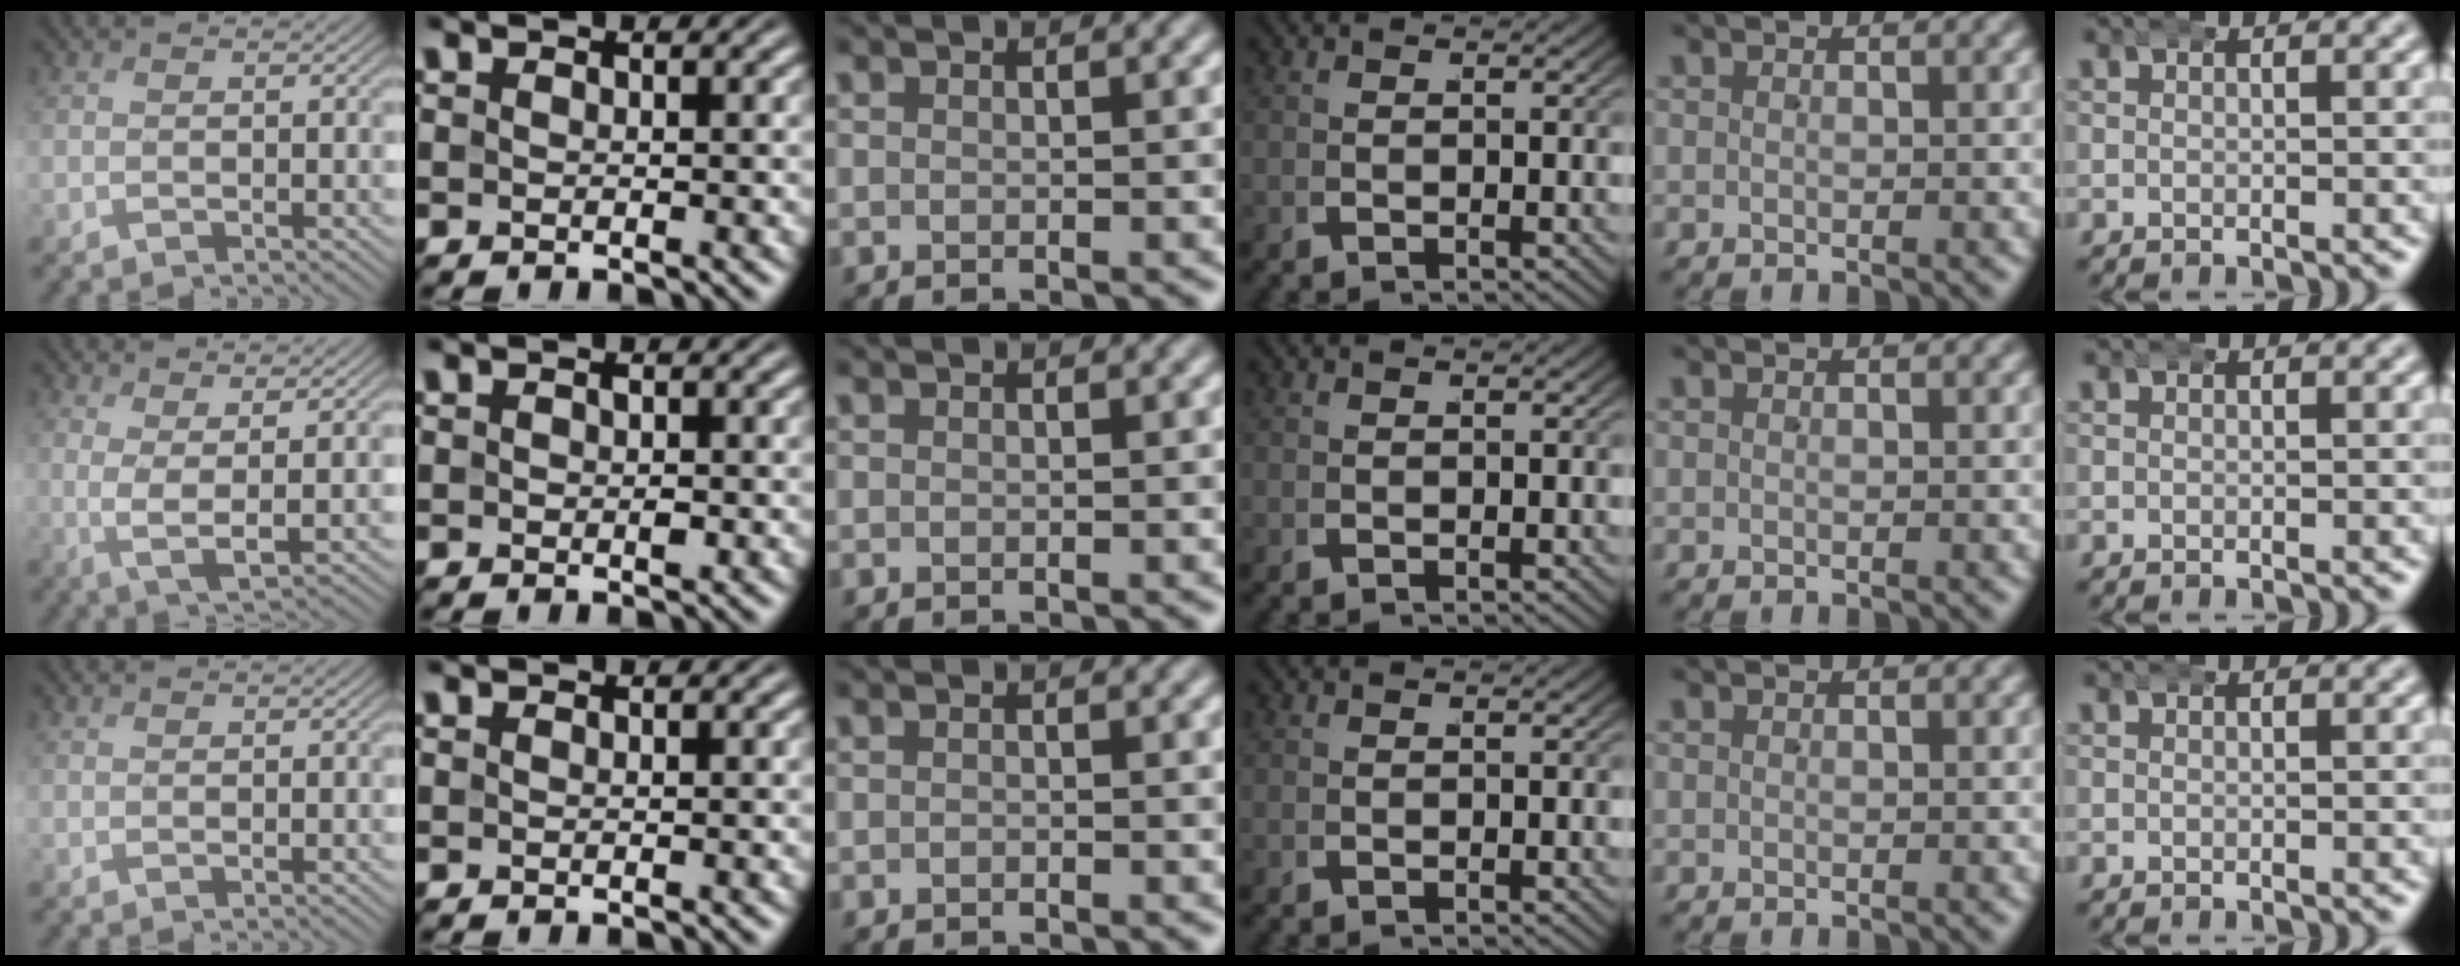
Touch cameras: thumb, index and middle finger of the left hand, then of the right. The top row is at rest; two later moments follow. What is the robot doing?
{"motion": "wrap", "object": "aluminum foil"}